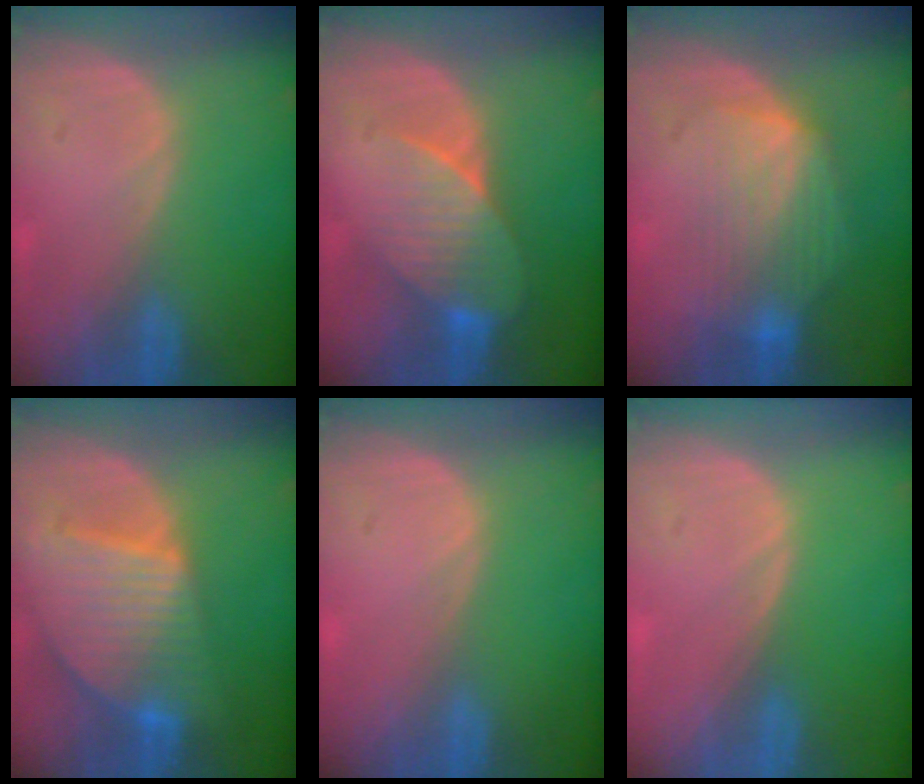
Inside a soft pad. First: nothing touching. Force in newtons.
{"total": 7.9, "press": 7.2, "slide": 3.2}
{"total": 7.6, "press": 7.4, "slide": 1.9}
{"total": 9.5, "press": 8.2, "slide": 4.8}
{"total": 0.0}
{"total": 0.0}